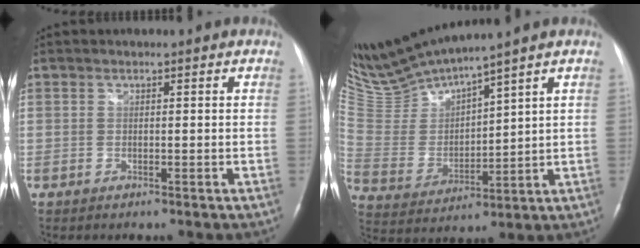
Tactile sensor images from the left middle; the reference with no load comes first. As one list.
[{"total": 12.0, "force": [11.3, -1.0, 3.9], "torque": [-0.099, -0.007, 0.240]}]